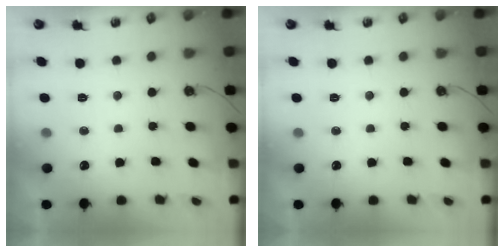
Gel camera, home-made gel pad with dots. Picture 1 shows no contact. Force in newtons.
{"total": 0.0}